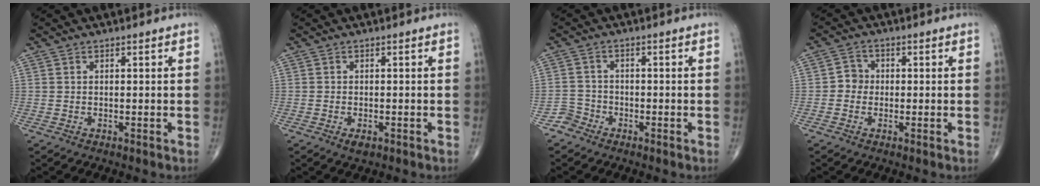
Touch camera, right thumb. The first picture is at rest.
{"total": 2.3, "force": [-1.2, 1.1, 1.5], "torque": [-0.020, 0.000, -0.015]}
{"total": 2.7, "force": [-1.9, 1.8, -0.4], "torque": [0.016, 0.010, -0.045]}
{"total": 2.9, "force": [-0.4, 2.7, 1.0], "torque": [0.003, 0.009, -0.016]}